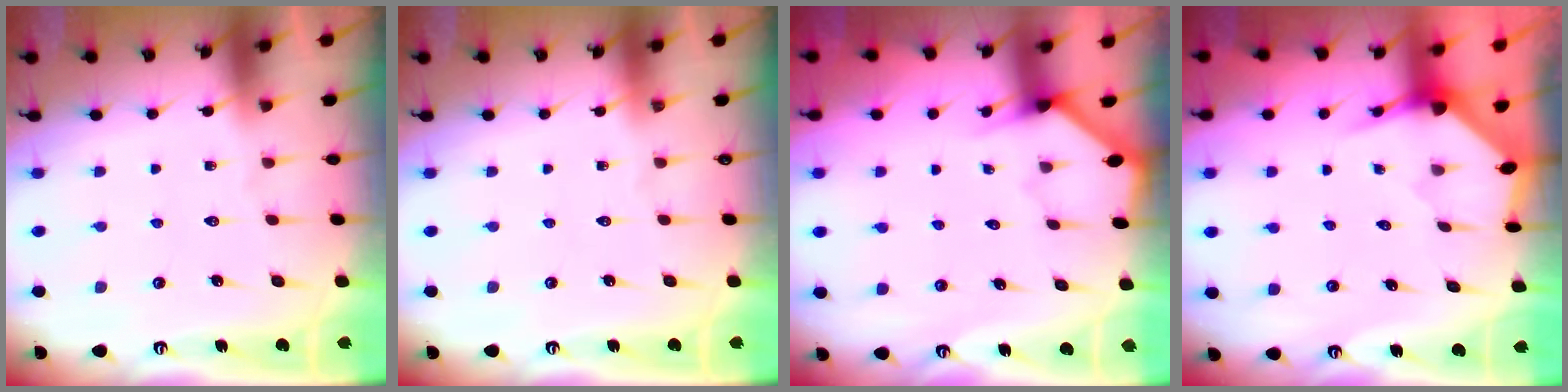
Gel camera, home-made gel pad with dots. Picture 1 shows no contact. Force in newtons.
{"total": 0.0}
{"total": 2.4, "press": 2.3, "slide": 0.3}
{"total": 3.1, "press": 3.1, "slide": 0.1}